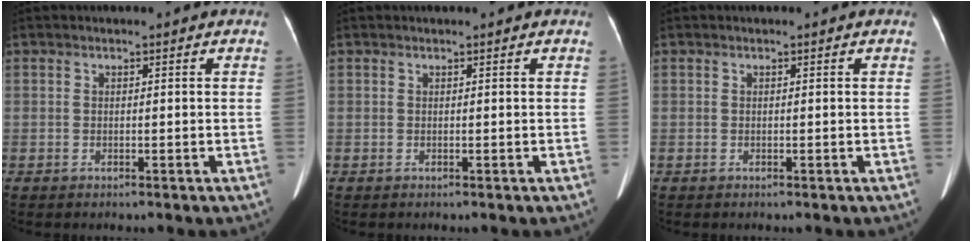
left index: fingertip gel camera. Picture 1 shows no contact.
{"total": 1.1, "force": [0.9, 0.0, 0.5], "torque": [-0.009, 0.003, 0.011]}
{"total": 0.0}